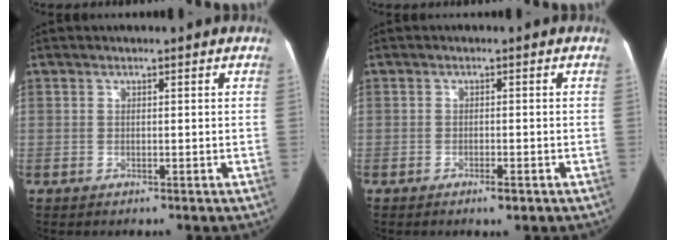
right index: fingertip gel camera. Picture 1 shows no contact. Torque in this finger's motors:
{"motor_torque": [0.06, -0.05, 0.00, 0.00]}